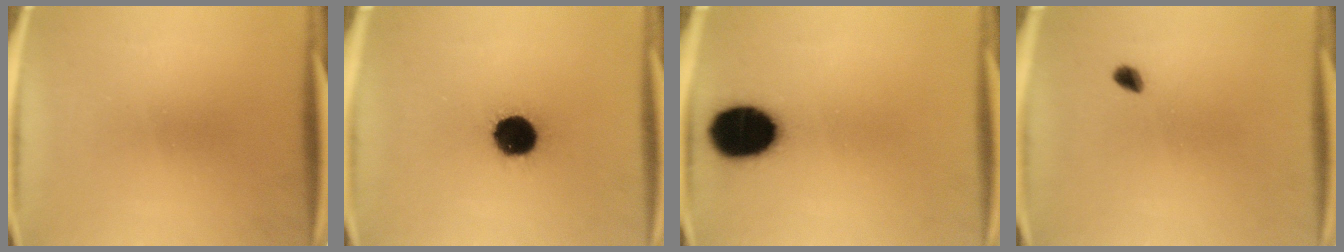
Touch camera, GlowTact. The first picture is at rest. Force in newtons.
{"total": 13.3}
{"total": 16.4}
{"total": 1.7}